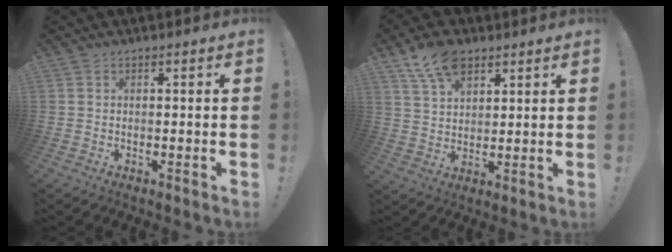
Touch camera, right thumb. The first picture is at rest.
{"total": 10.5, "force": [6.6, 6.0, 5.6], "torque": [-0.094, -0.025, 0.125]}